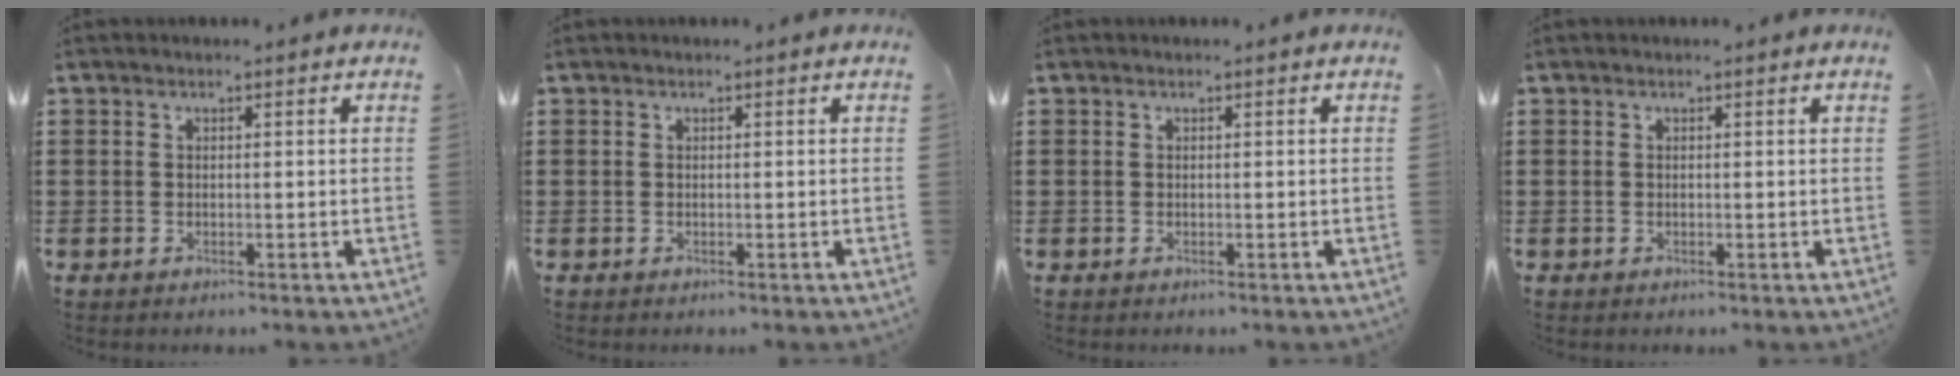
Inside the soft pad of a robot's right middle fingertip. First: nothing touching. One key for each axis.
{"total": 0.0}
{"total": 0.0}
{"total": 0.0}